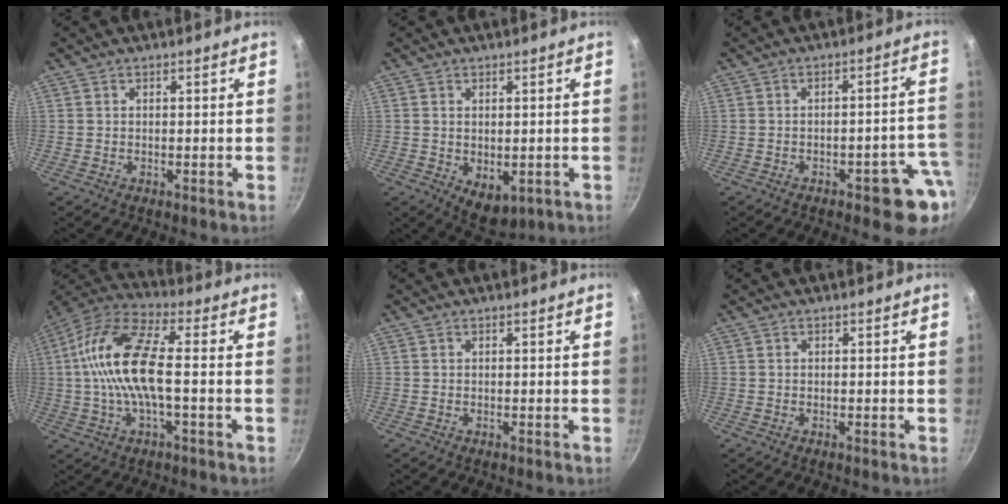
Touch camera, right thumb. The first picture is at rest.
{"total": 5.7, "force": [-0.8, 3.7, 4.3], "torque": [-0.050, -0.013, -0.001]}
{"total": 8.6, "force": [-3.6, 3.5, 6.9], "torque": [-0.038, 0.038, -0.038]}
{"total": 15.8, "force": [-0.2, 5.7, 14.7], "torque": [-0.287, 0.035, -0.021]}
{"total": 0.0}
{"total": 0.0}